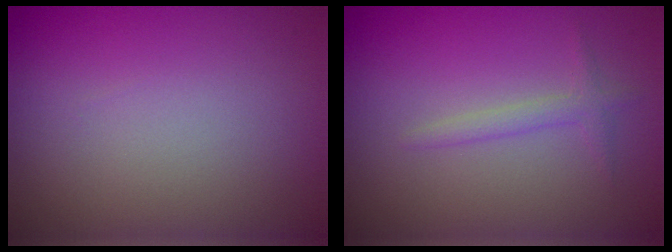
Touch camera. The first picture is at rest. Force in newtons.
{"total": 1.3, "press": 1.3, "slide": 0.0}